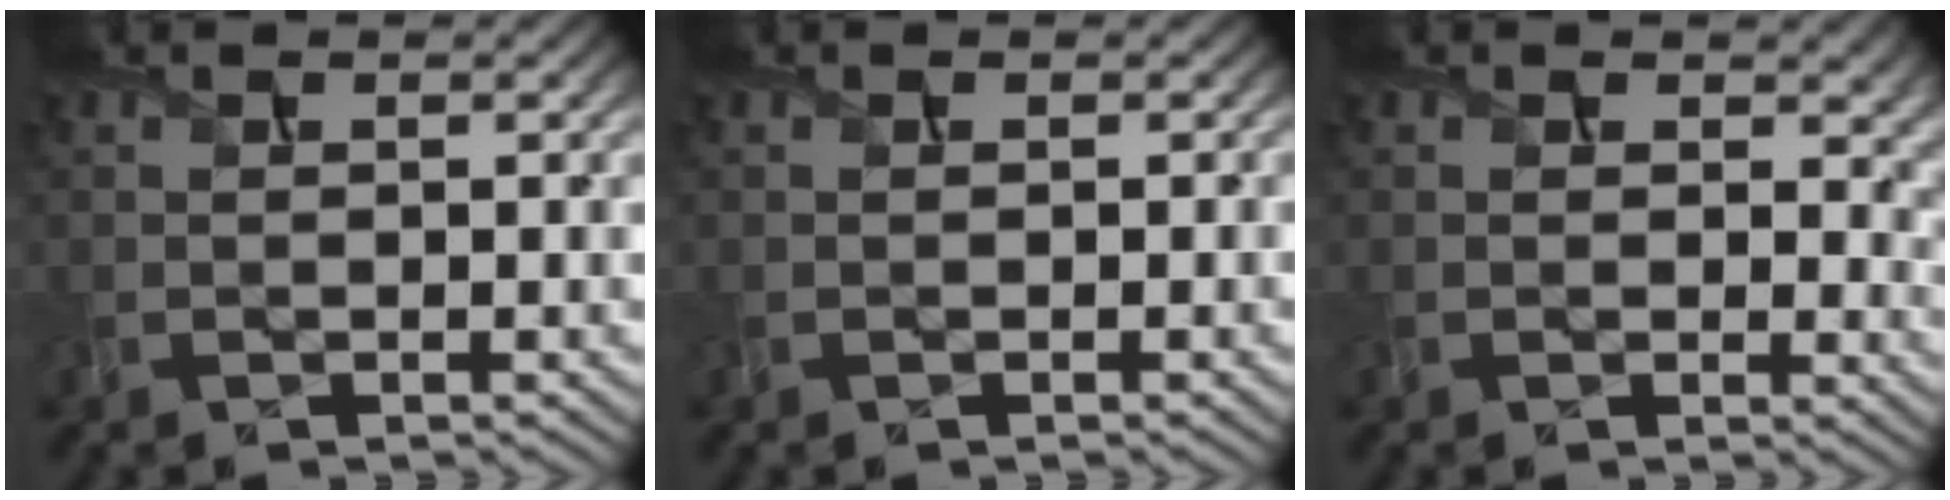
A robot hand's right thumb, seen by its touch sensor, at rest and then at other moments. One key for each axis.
{"total": 0.0}
{"total": 6.7, "fx": 1.9, "fy": 4.4, "fz": 4.6, "tx": -0.065, "ty": -0.019, "tz": 0.036}